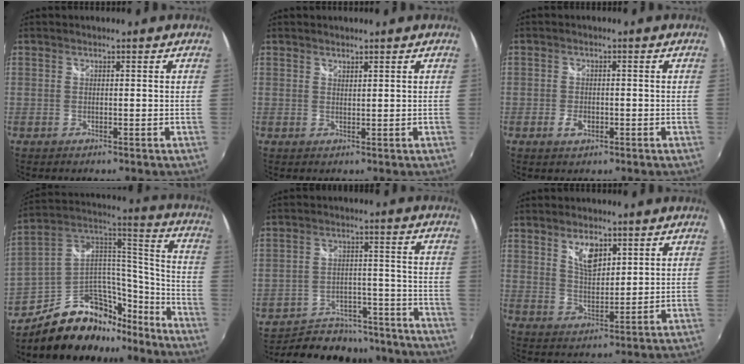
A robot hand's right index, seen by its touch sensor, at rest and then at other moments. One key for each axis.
{"total": 1.0, "fx": 0.9, "fy": 0.1, "fz": 0.3, "tx": -0.004, "ty": -0.001, "tz": 0.016}
{"total": 2.6, "fx": -1.1, "fy": 1.6, "fz": 1.6, "tx": -0.032, "ty": -0.002, "tz": -0.021}
{"total": 21.3, "fx": -14.5, "fy": 12.2, "fz": 9.6, "tx": -0.181, "ty": 0.070, "tz": -0.219}
{"total": 20.3, "fx": -18.0, "fy": 7.8, "fz": 5.5, "tx": -0.119, "ty": 0.032, "tz": -0.230}
{"total": 6.2, "fx": 3.4, "fy": 3.0, "fz": 4.2, "tx": -0.069, "ty": 0.001, "tz": 0.062}